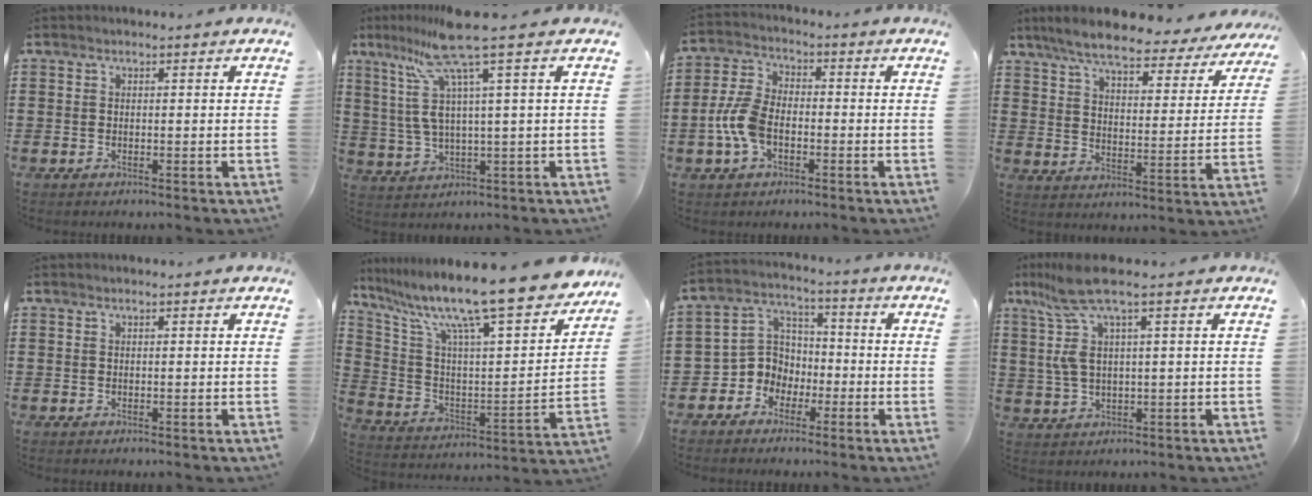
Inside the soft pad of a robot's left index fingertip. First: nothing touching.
{"total": 9.7, "force": [5.4, -0.2, 8.1], "torque": [-0.207, -0.038, 0.080]}
{"total": 7.2, "force": [-1.9, 4.3, 5.4], "torque": [-0.143, -0.001, -0.045]}
{"total": 7.8, "force": [6.8, 1.0, 3.6], "torque": [-0.092, -0.040, 0.116]}
{"total": 0.0}
{"total": 14.4, "force": [11.9, 0.4, 8.1], "torque": [-0.185, -0.089, 0.192]}
{"total": 6.4, "force": [-2.7, 5.7, 1.2], "torque": [-0.065, 0.002, -0.062]}
{"total": 9.1, "force": [4.3, 1.3, 7.9], "torque": [-0.188, -0.017, 0.070]}